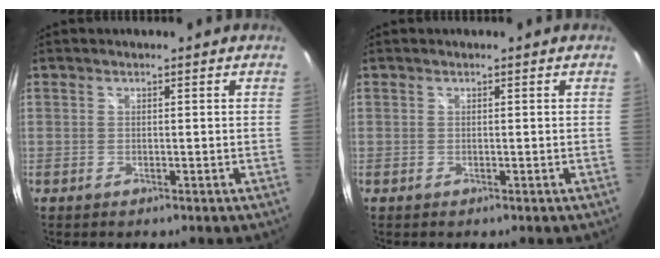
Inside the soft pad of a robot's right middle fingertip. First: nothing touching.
{"total": 0.0}